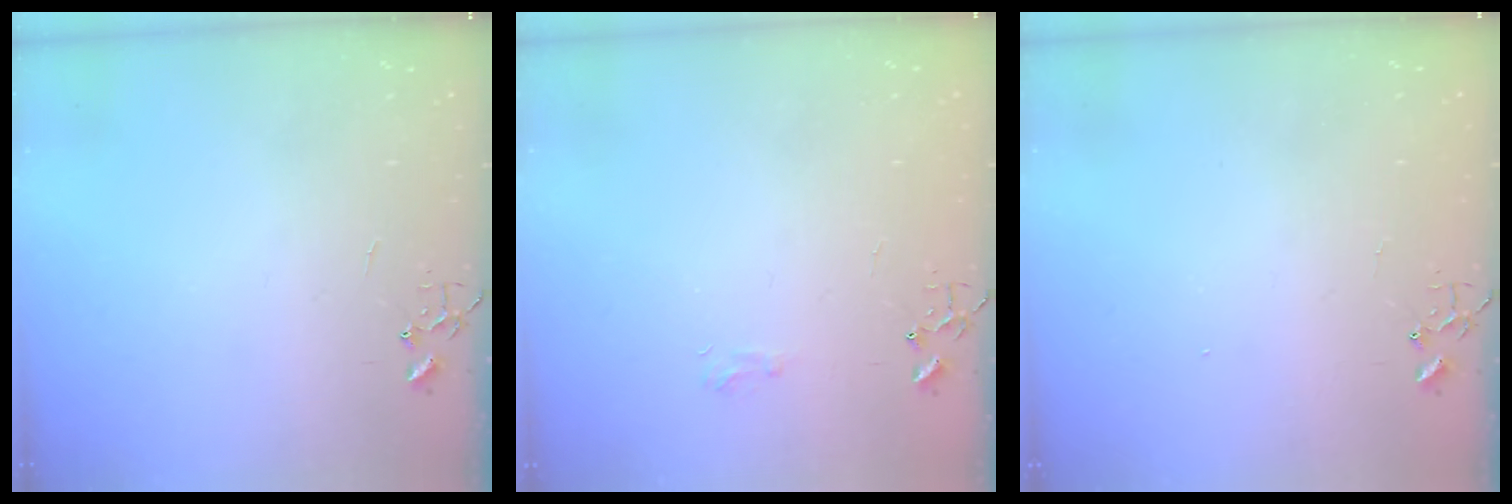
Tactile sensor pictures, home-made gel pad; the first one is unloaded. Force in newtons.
{"total": 5.6, "press": 5.6, "slide": 0.7}
{"total": 1.3, "press": 1.2, "slide": 0.1}